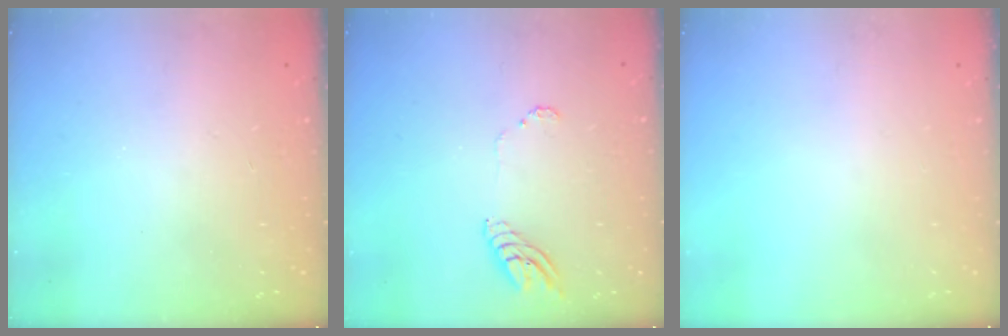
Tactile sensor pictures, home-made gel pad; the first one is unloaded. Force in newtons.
{"total": 6.4, "press": 6.4, "slide": 0.4}
{"total": 0.0}